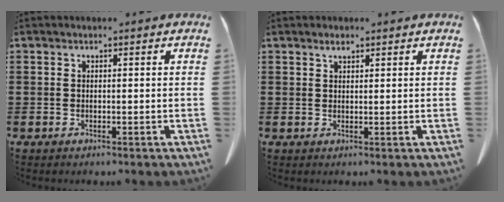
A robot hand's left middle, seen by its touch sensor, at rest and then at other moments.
{"total": 1.4, "force": [1.1, 0.3, 0.8], "torque": [-0.010, -0.004, 0.020]}